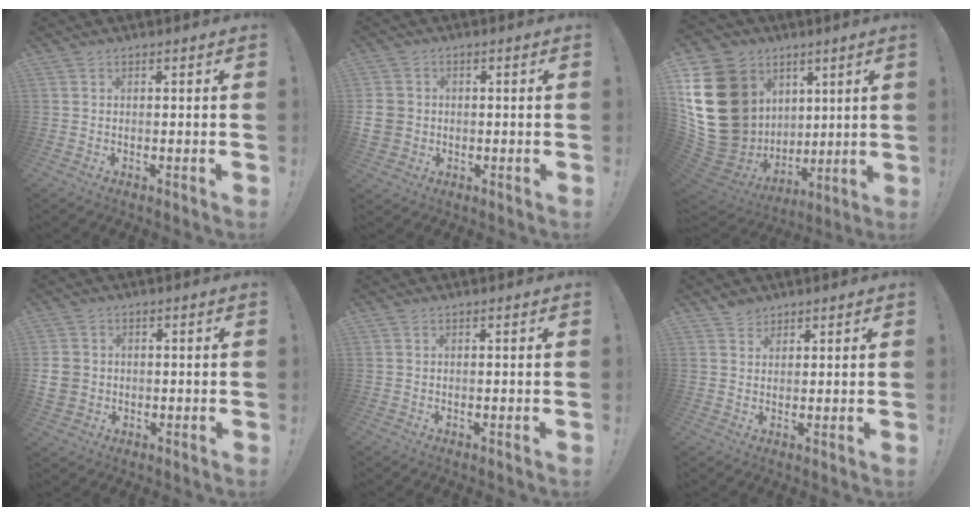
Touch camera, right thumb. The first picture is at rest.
{"total": 6.5, "force": [0.1, 5.8, 2.9], "torque": [-0.059, 0.001, 0.004]}
{"total": 28.1, "force": [5.0, 22.5, 16.0], "torque": [-0.292, -0.054, 0.170]}
{"total": 6.3, "force": [0.1, 5.5, 2.9], "torque": [-0.059, 0.000, 0.005]}
{"total": 0.0}
{"total": 2.9, "force": [2.5, 1.5, 0.3], "torque": [-0.004, -0.012, 0.047]}